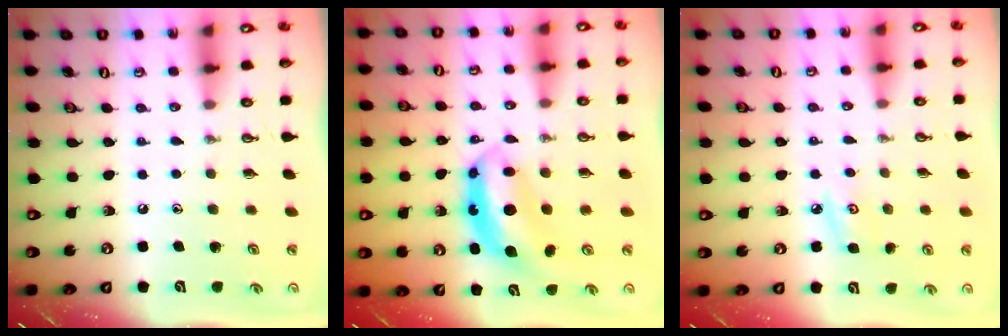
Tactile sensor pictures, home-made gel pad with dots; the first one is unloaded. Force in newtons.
{"total": 6.7, "press": 6.6, "slide": 0.8}
{"total": 4.3, "press": 4.3, "slide": 0.4}